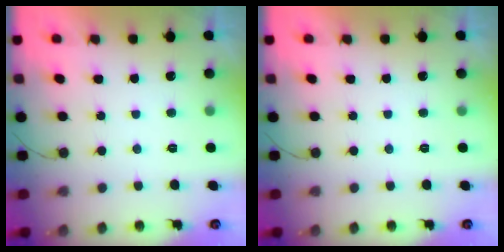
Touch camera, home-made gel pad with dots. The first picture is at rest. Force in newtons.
{"total": 0.0}